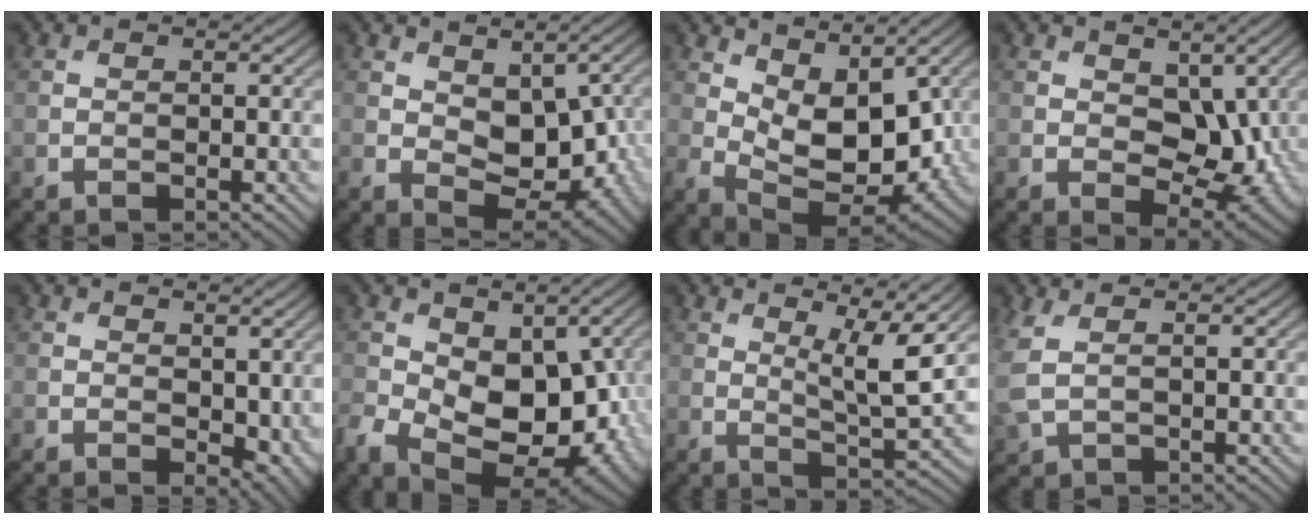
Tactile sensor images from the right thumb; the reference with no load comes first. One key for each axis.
{"total": 7.9, "fx": 0.8, "fy": 5.0, "fz": 6.1, "tx": -0.105, "ty": -0.017, "tz": 0.019}
{"total": 9.2, "fx": 3.2, "fy": 5.0, "fz": 7.1, "tx": -0.142, "ty": -0.012, "tz": 0.059}
{"total": 7.1, "fx": 1.3, "fy": 4.7, "fz": 5.2, "tx": -0.084, "ty": -0.015, "tz": 0.018}
{"total": 4.3, "fx": 0.6, "fy": 2.7, "fz": 3.3, "tx": -0.048, "ty": -0.014, "tz": 0.017}
{"total": 12.7, "fx": -2.0, "fy": 8.3, "fz": 9.3, "tx": -0.174, "ty": -0.036, "tz": -0.027}
{"total": 6.5, "fx": 3.2, "fy": 1.0, "fz": 5.6, "tx": -0.098, "ty": -0.006, "tz": 0.058}
{"total": 3.6, "fx": 1.1, "fy": 1.8, "fz": 2.9, "tx": -0.096, "ty": -0.002, "tz": 0.026}